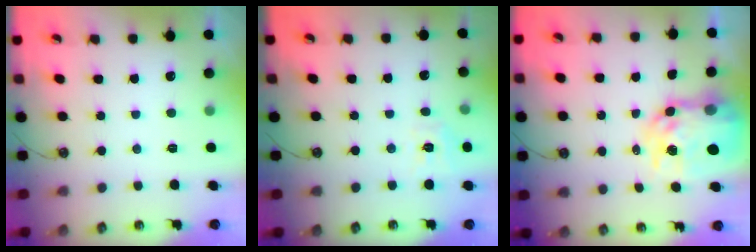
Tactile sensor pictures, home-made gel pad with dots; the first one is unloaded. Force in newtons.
{"total": 7.0, "press": 7.0, "slide": 0.7}
{"total": 12.4, "press": 12.4, "slide": 1.1}